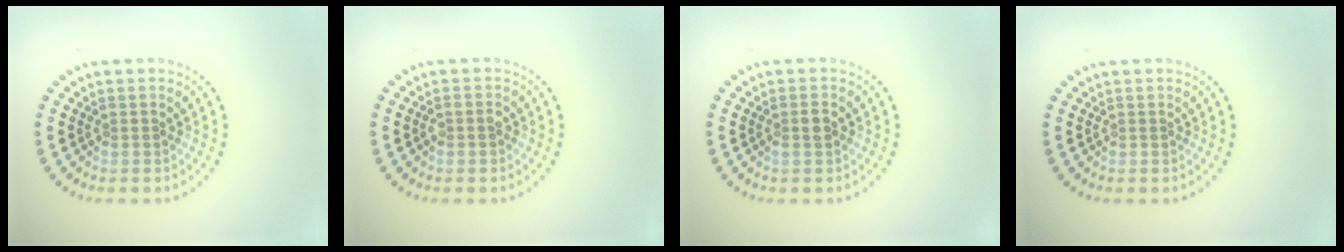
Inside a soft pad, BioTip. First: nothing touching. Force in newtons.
{"total": 1.2, "press": 1.2, "slide": 0.3}
{"total": 1.1, "press": 1.0, "slide": 0.5}
{"total": 0.0}